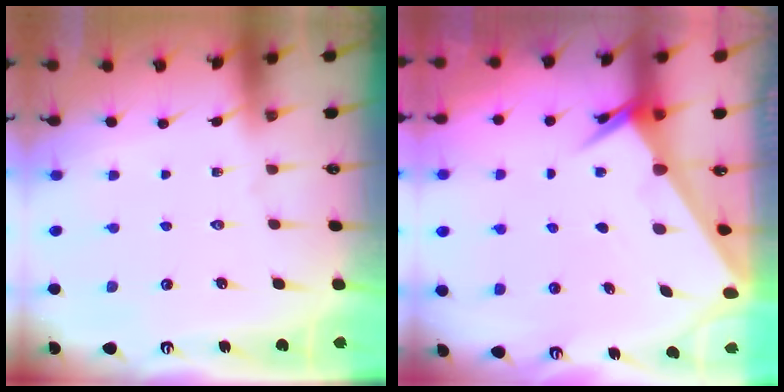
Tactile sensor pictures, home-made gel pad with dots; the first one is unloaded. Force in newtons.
{"total": 2.6, "press": 2.6, "slide": 0.2}